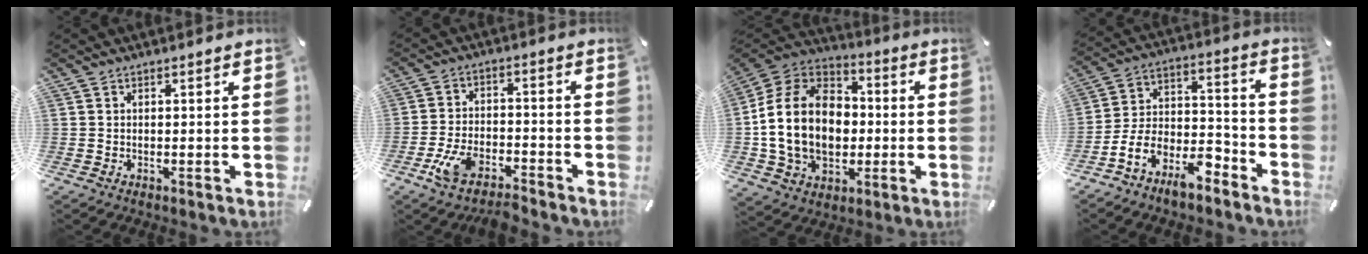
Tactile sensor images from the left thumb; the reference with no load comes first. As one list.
[{"total": 8.8, "force": [-6.3, 3.7, 4.9], "torque": [-0.107, 0.027, -0.121]}, {"total": 18.8, "force": [-1.4, 14.8, 11.6], "torque": [-0.266, 0.014, -0.025]}, {"total": 11.1, "force": [-8.4, 5.6, 4.6], "torque": [-0.086, 0.036, -0.159]}]